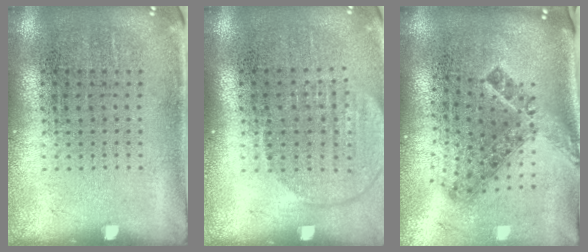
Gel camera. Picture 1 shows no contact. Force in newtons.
{"total": 1.8, "press": 1.5, "slide": 0.9}
{"total": 1.6, "press": 1.2, "slide": 1.1}